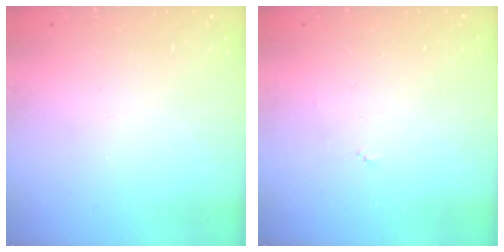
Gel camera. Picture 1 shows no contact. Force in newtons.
{"total": 2.7, "press": 2.7, "slide": 0.4}